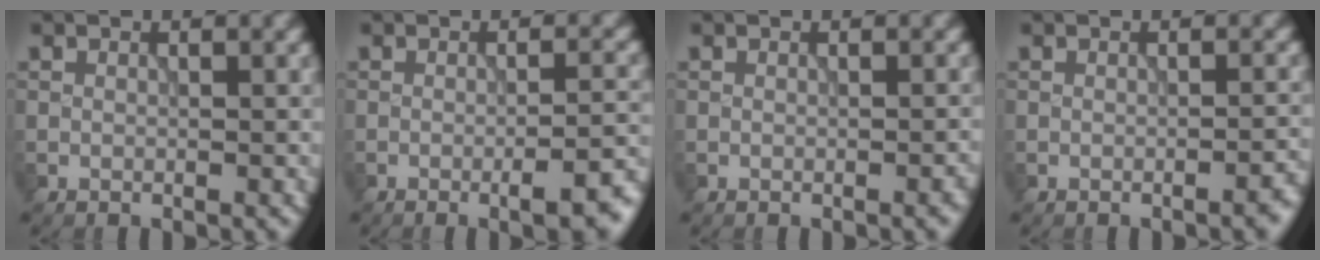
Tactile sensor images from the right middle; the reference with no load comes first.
{"total": 5.2, "force": [-2.4, 1.3, 4.5], "torque": [-0.056, 0.000, -0.029]}
{"total": 0.7, "force": [-0.4, 0.1, 0.6], "torque": [-0.007, 0.001, -0.005]}
{"total": 1.5, "force": [-0.9, 0.3, 1.2], "torque": [-0.011, 0.005, -0.015]}